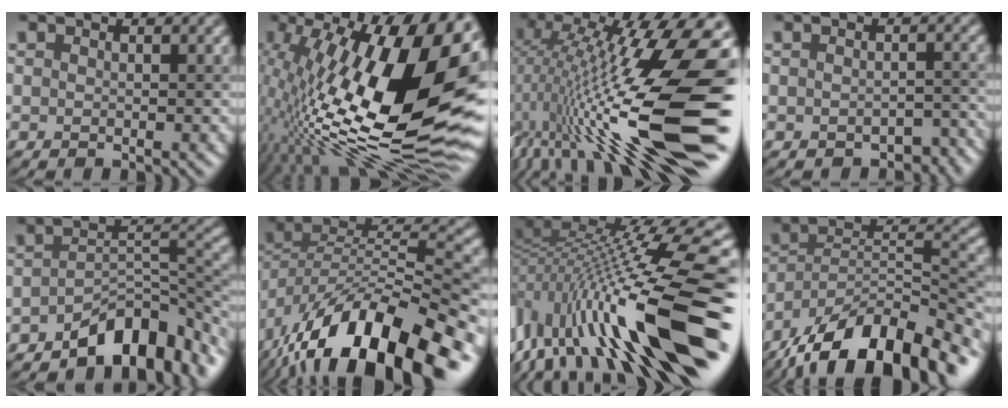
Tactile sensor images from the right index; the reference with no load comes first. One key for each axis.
{"total": 19.7, "fx": 2.5, "fy": 8.0, "fz": 17.9, "tx": -0.289, "ty": 0.007, "tz": 0.036}
{"total": 17.2, "fx": -2.9, "fy": 3.6, "fz": 16.6, "tx": -0.263, "ty": 0.031, "tz": -0.047}
{"total": 2.3, "fx": -1.9, "fy": 1.0, "fz": 0.8, "tx": -0.003, "ty": 0.008, "tz": -0.013}
{"total": 7.8, "fx": -5.0, "fy": 3.4, "fz": 5.0, "tx": -0.056, "ty": 0.010, "tz": -0.081}
{"total": 15.7, "fx": -9.3, "fy": 6.7, "fz": 10.8, "tx": -0.197, "ty": 0.011, "tz": -0.155}
{"total": 16.0, "fx": -1.0, "fy": 4.5, "fz": 15.3, "tx": -0.259, "ty": 0.018, "tz": -0.018}
{"total": 15.1, "fx": -11.0, "fy": 5.2, "fz": 8.9, "tx": -0.159, "ty": 0.026, "tz": -0.183}